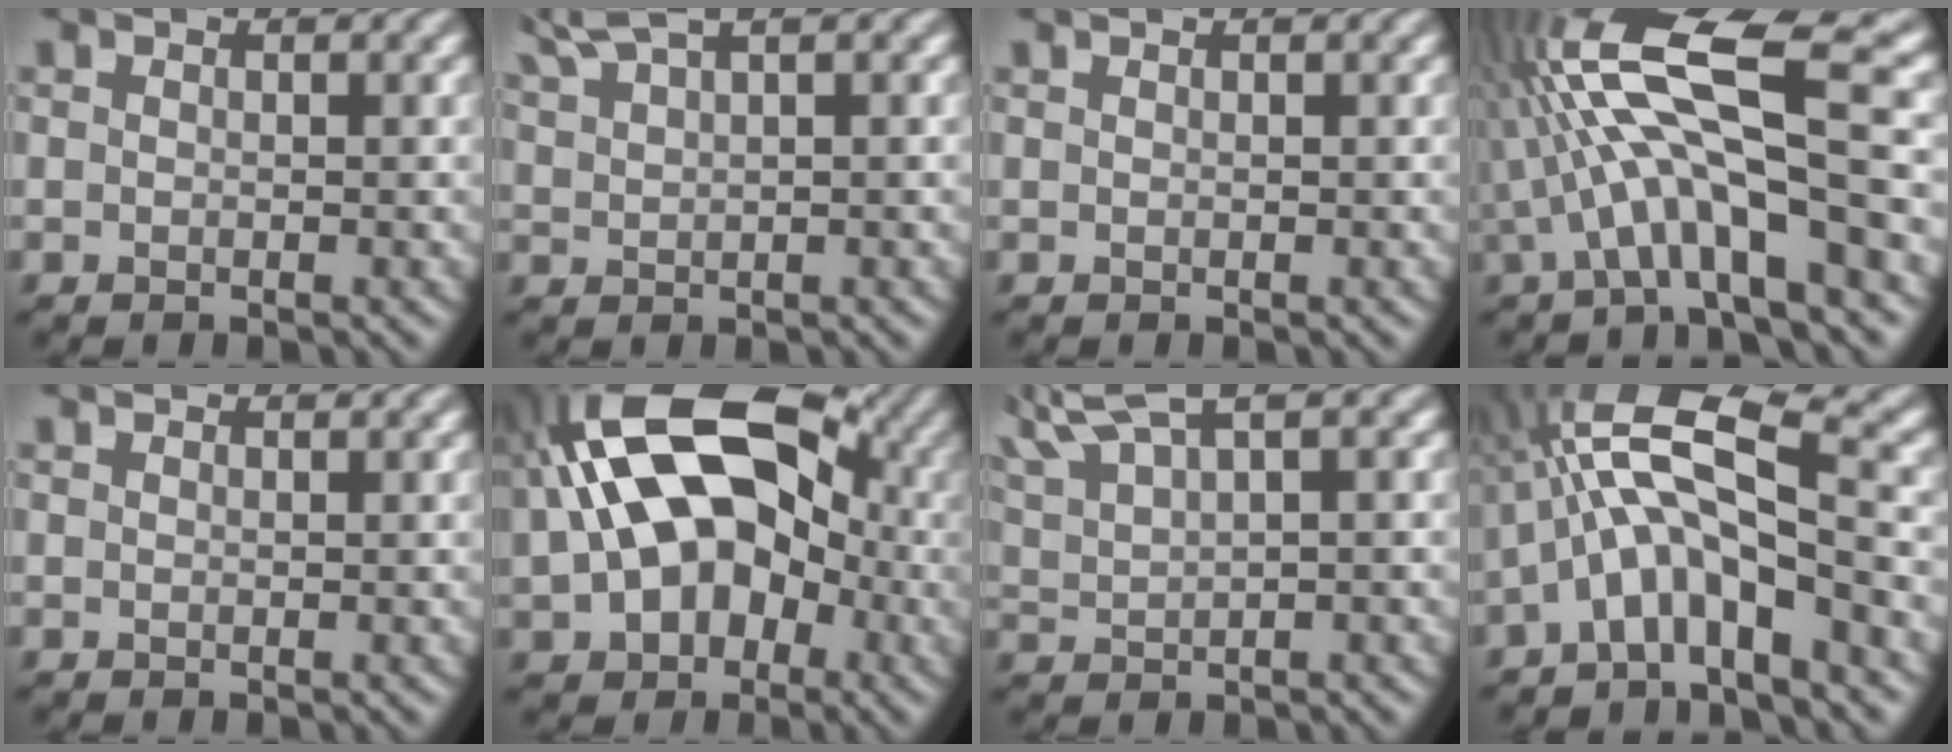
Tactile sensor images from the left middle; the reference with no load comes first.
{"total": 3.9, "force": [3.4, 0.4, 1.8], "torque": [-0.049, 0.019, 0.068]}
{"total": 0.0}
{"total": 11.3, "force": [0.4, 3.0, 10.9], "torque": [-0.196, 0.024, -0.005]}
{"total": 1.1, "force": [1.1, 0.0, 0.1], "torque": [-0.005, 0.003, 0.015]}
{"total": 16.1, "force": [1.4, 10.3, 12.4], "torque": [-0.188, 0.024, 0.008]}
{"total": 5.3, "force": [4.5, 0.6, 2.8], "torque": [-0.079, 0.019, 0.085]}
{"total": 9.3, "force": [-1.8, 3.0, 8.6], "torque": [-0.149, 0.029, -0.047]}